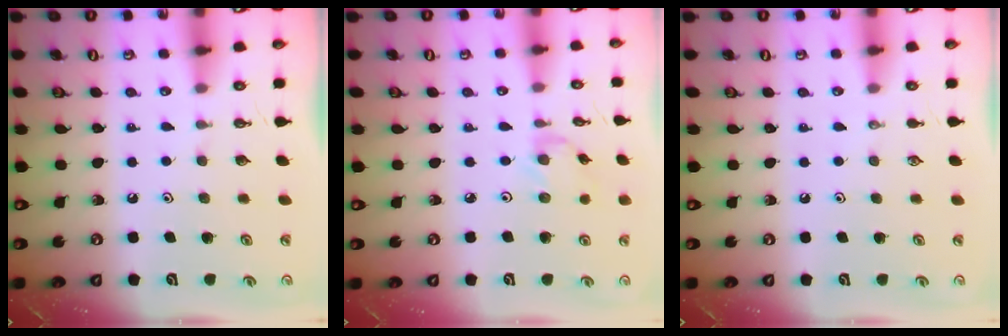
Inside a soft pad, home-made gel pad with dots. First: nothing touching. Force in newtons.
{"total": 1.5, "press": 1.5, "slide": 0.3}
{"total": 0.0}